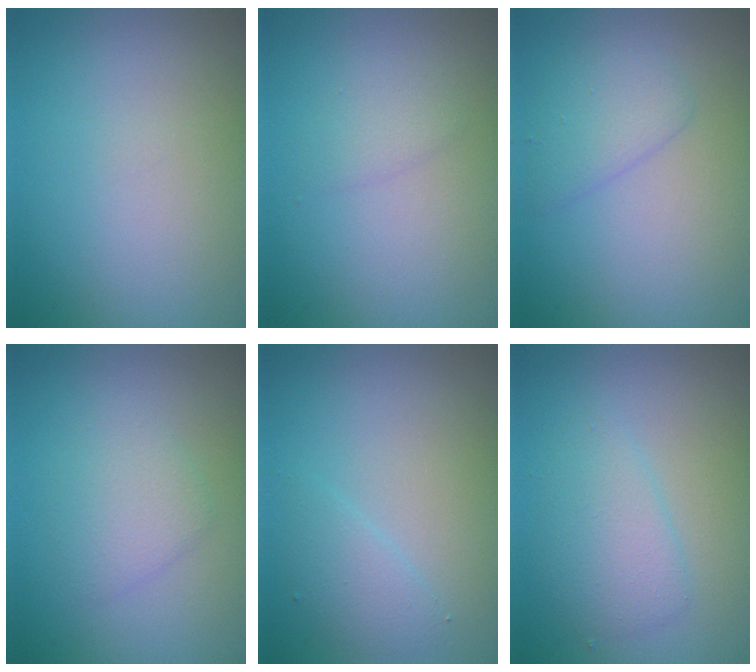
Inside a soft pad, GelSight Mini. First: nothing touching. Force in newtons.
{"total": 1.2, "press": 1.2, "slide": 0.1}
{"total": 2.2, "press": 2.2, "slide": 0.1}
{"total": 2.2, "press": 2.2, "slide": 0.1}
{"total": 1.6, "press": 1.6, "slide": 0.3}
{"total": 2.7, "press": 2.7, "slide": 0.0}